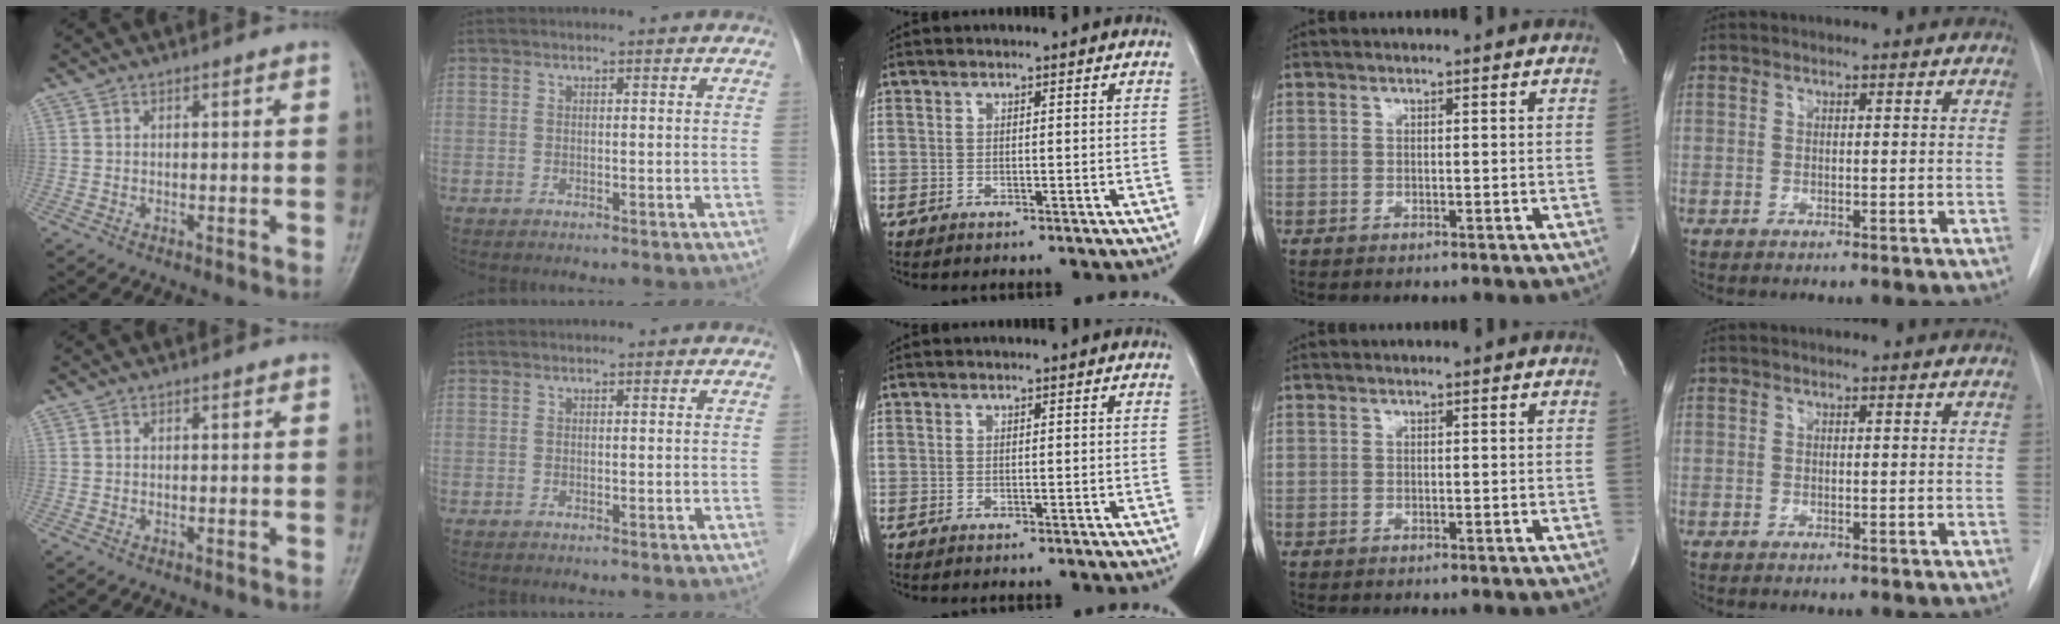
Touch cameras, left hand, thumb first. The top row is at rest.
{}